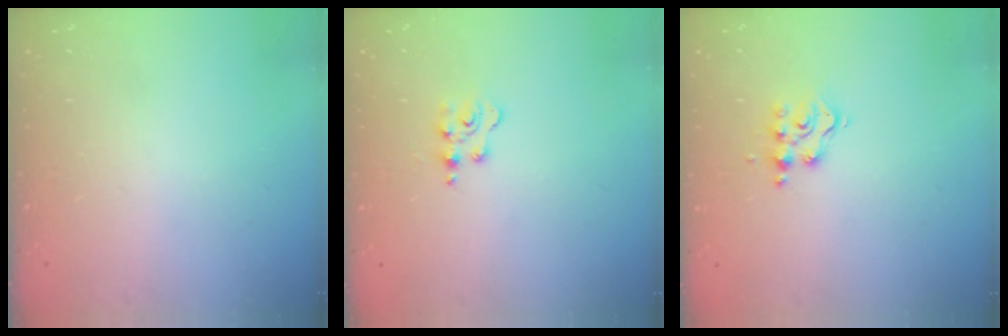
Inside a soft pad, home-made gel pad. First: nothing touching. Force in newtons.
{"total": 2.3, "press": 2.3, "slide": 0.3}
{"total": 5.7, "press": 5.7, "slide": 0.3}